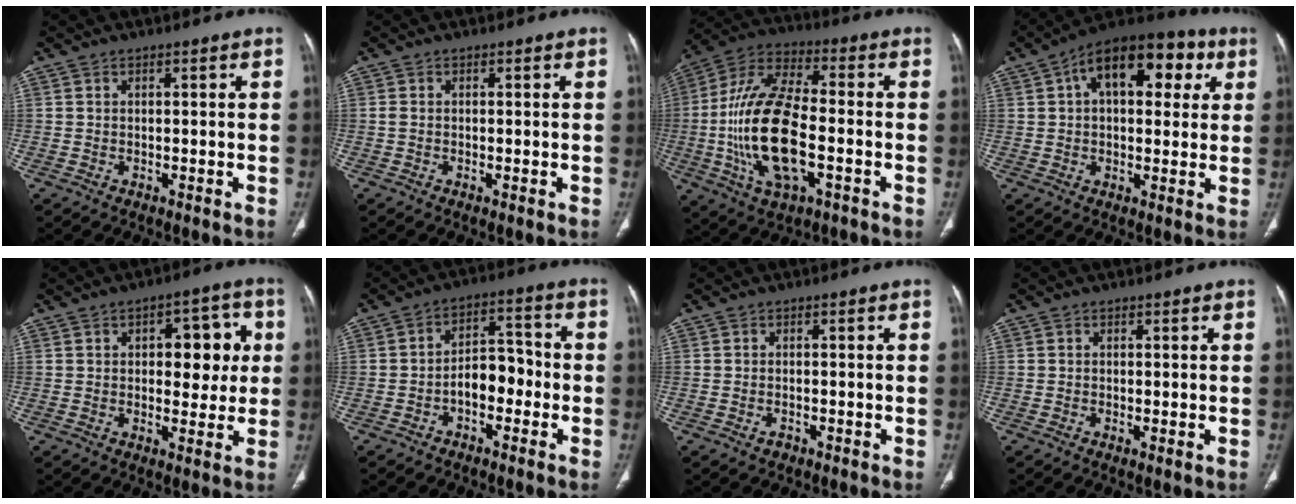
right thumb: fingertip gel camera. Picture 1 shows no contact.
{"total": 0.7, "force": [-0.1, 0.2, 0.6], "torque": [-0.022, -0.005, -0.004]}
{"total": 20.0, "force": [-3.8, 8.6, 17.6], "torque": [-0.357, 0.021, -0.067]}
{"total": 18.1, "force": [5.9, 9.8, 14.0], "torque": [-0.167, 0.024, 0.080]}
{"total": 10.4, "force": [2.0, 5.7, 8.5], "torque": [-0.068, 0.006, 0.025]}
{"total": 7.3, "force": [-2.3, 4.6, 5.3], "torque": [-0.059, 0.039, -0.047]}
{"total": 0.9, "force": [-0.6, 0.6, 0.4], "torque": [-0.006, 0.004, -0.008]}
{"total": 0.8, "force": [-0.1, 0.2, 0.7], "torque": [-0.020, -0.006, -0.002]}